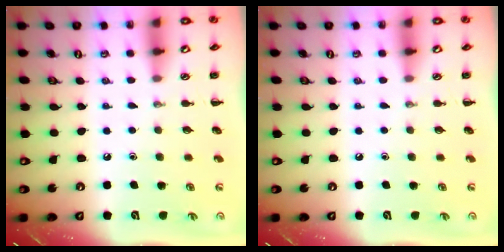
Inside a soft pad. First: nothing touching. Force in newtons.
{"total": 0.0}